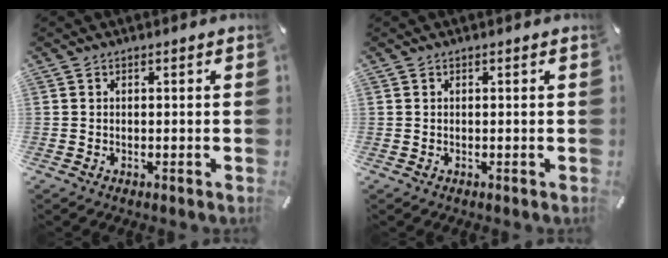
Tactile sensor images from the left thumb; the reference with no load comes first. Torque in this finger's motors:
{"motor_torque": [-0.23, -0.28, -0.39, 0.10, 0.00]}